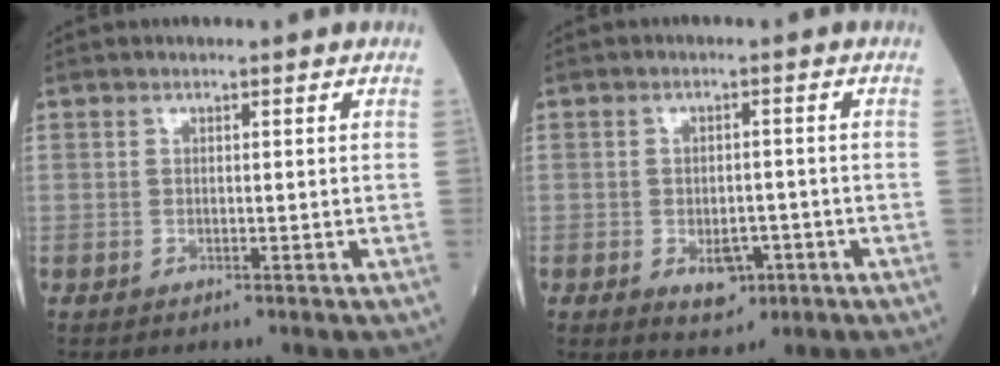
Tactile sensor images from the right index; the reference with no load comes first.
{"total": 4.7, "force": [-1.9, 2.7, 3.4], "torque": [-0.046, 0.000, -0.021]}